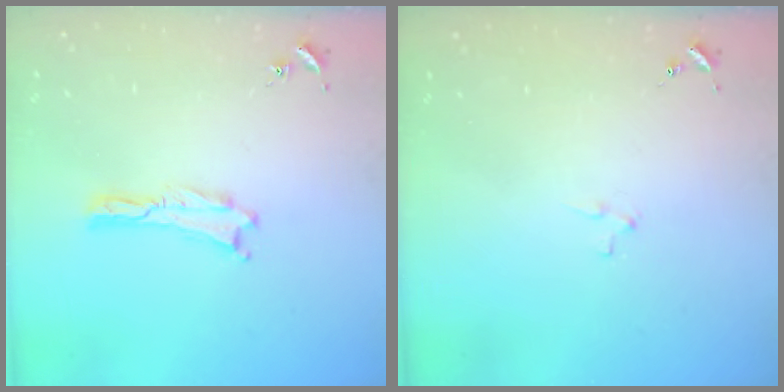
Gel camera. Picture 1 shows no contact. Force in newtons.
{"total": 2.0, "press": 2.0, "slide": 0.2}